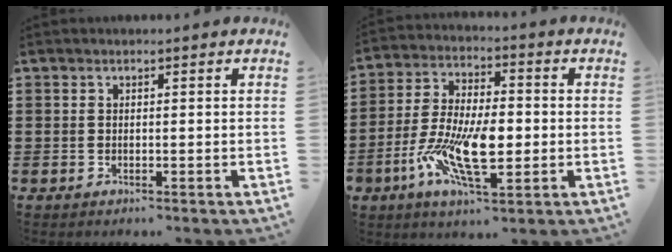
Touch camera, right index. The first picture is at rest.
{"total": 11.9, "force": [-3.4, 5.1, 10.2], "torque": [-0.222, -0.010, -0.060]}